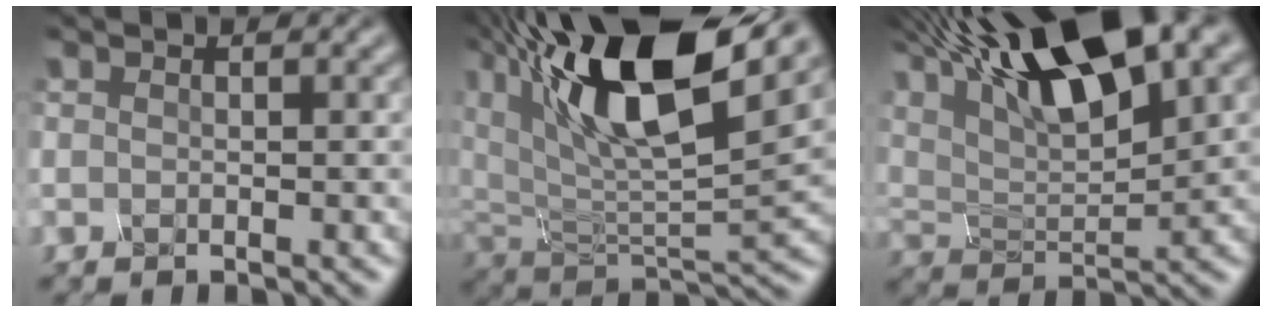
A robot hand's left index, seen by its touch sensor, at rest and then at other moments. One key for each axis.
{"total": 14.4, "fx": 9.1, "fy": 4.9, "fz": 10.0, "tx": -0.218, "ty": 0.025, "tz": 0.180}
{"total": 13.9, "fx": 9.3, "fy": 3.5, "fz": 9.8, "tx": -0.205, "ty": 0.033, "tz": 0.171}